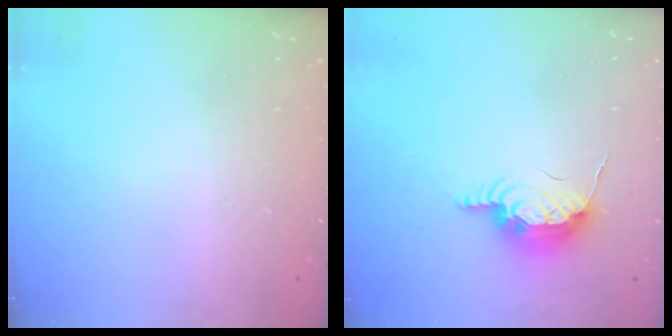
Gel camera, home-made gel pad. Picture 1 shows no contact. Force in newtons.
{"total": 10.0, "press": 10.0, "slide": 1.0}